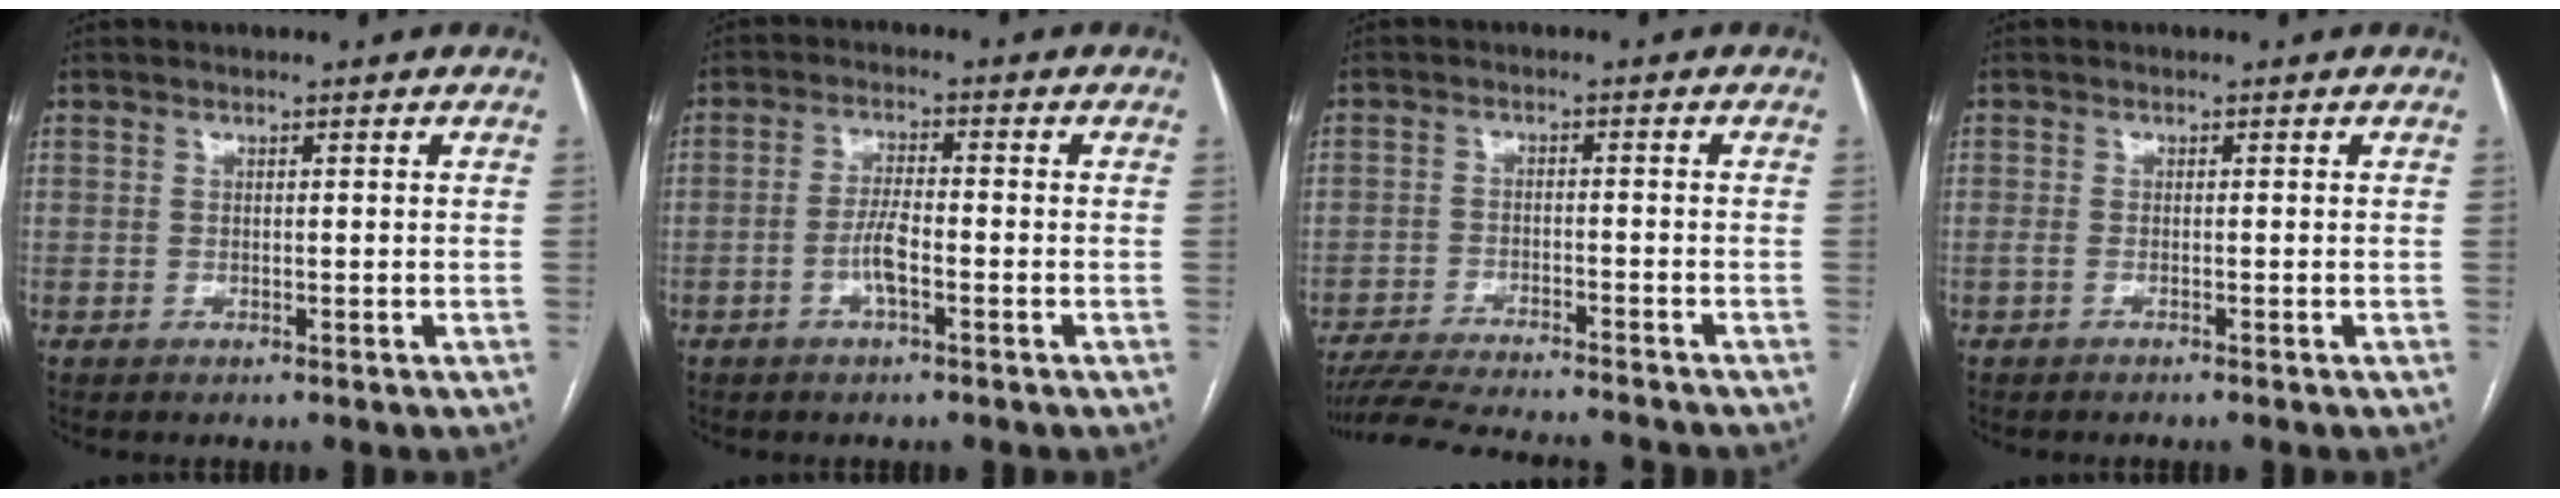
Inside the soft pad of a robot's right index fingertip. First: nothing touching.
{"total": 4.1, "force": [-1.5, 0.8, 3.7], "torque": [-0.078, 0.004, -0.029]}
{"total": 15.5, "force": [-14.2, 1.5, 6.1], "torque": [-0.114, -0.022, -0.208]}
{"total": 0.9, "force": [-0.6, -0.2, 0.6], "torque": [-0.012, 0.001, -0.010]}